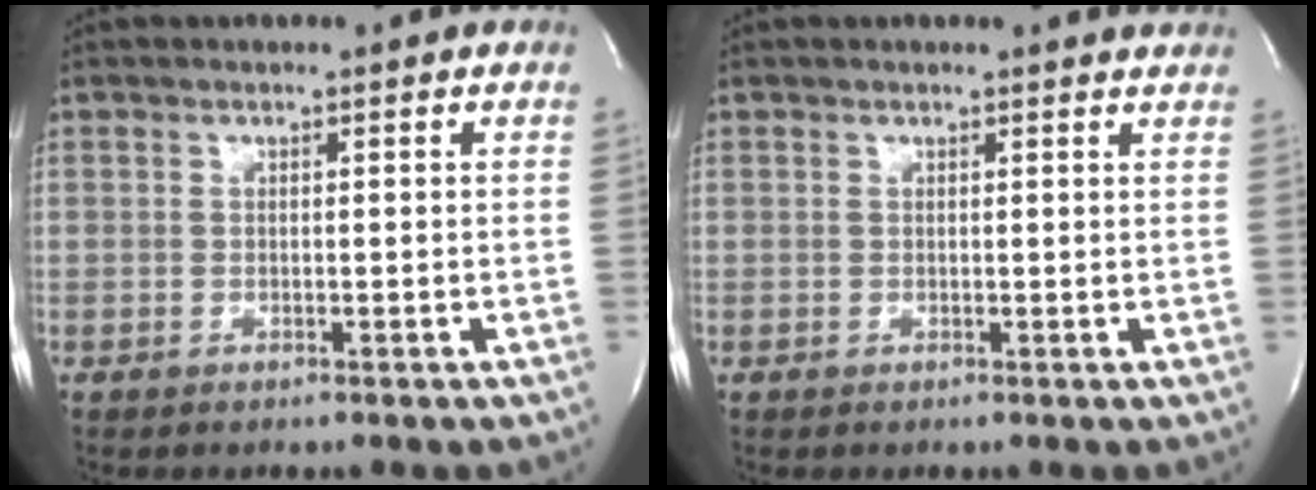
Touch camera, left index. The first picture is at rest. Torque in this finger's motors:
{"motor_torque": [0.31, -0.58, 0.09, 0.01]}